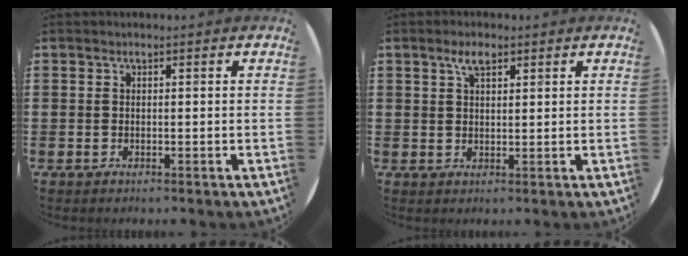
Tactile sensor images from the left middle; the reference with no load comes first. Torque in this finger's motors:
{"motor_torque": [0.55, -0.01, 0.05, 0.03]}